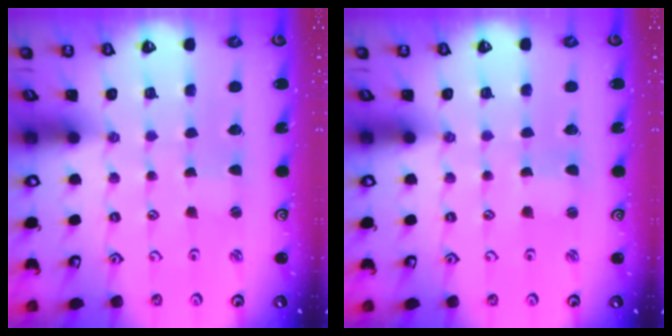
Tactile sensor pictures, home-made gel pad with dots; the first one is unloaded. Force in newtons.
{"total": 0.8, "press": 0.8, "slide": 0.0}